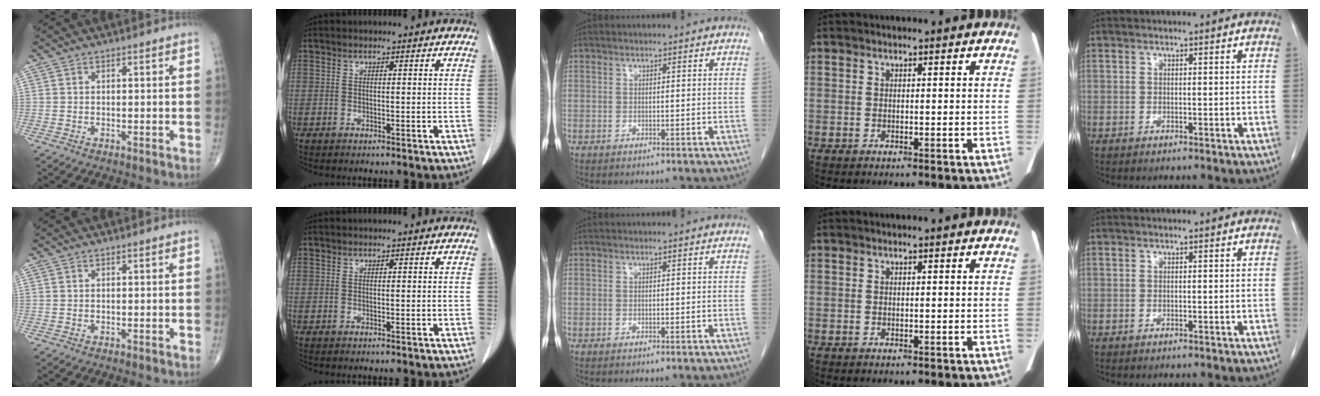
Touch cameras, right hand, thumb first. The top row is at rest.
{}